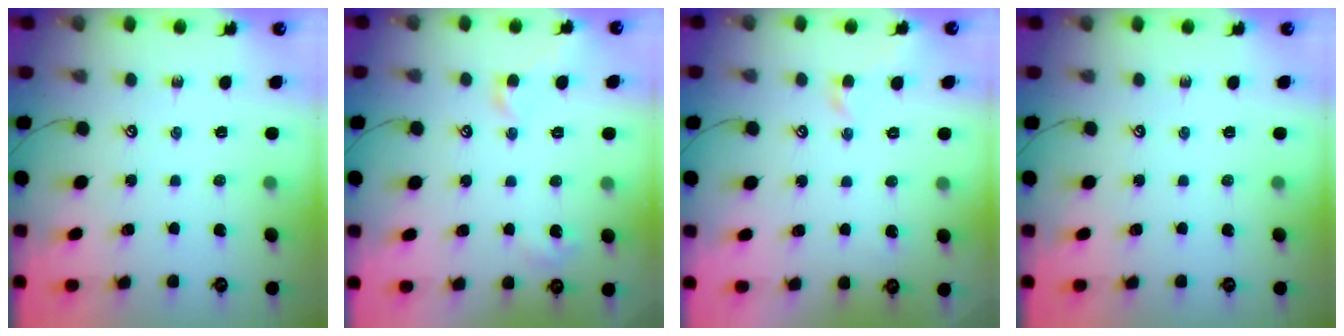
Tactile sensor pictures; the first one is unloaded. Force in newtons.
{"total": 2.9, "press": 2.8, "slide": 0.6}
{"total": 1.1, "press": 0.8, "slide": 0.7}
{"total": 0.0}